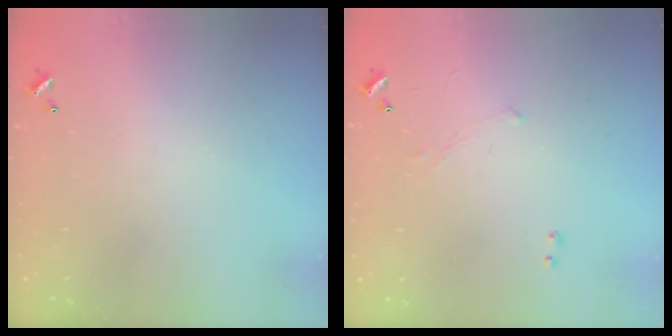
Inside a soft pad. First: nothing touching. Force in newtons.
{"total": 1.2, "press": 1.1, "slide": 0.5}